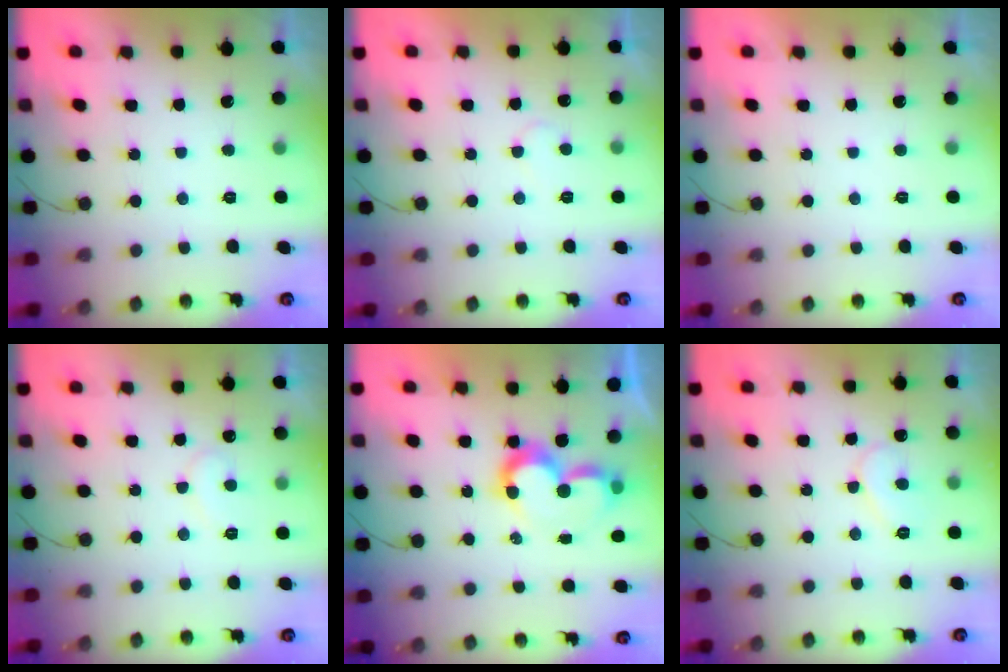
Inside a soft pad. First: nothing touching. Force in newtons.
{"total": 5.2, "press": 5.2, "slide": 0.5}
{"total": 1.8, "press": 1.8, "slide": 0.1}
{"total": 6.2, "press": 6.2, "slide": 0.4}
{"total": 8.4, "press": 8.3, "slide": 0.6}
{"total": 7.5, "press": 7.4, "slide": 0.7}